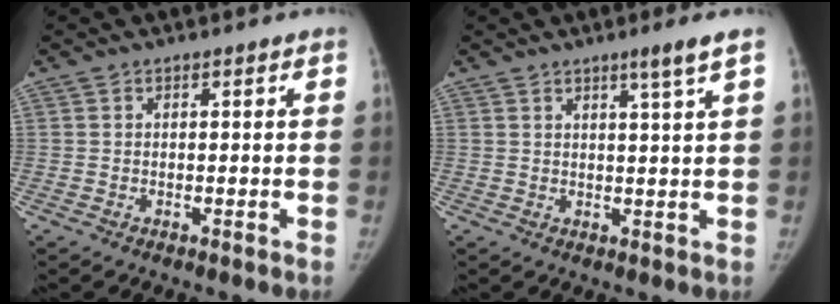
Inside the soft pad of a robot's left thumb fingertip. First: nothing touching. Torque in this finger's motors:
{"motor_torque": [0.37, -0.09, 0.25, 0.32, 0.10]}